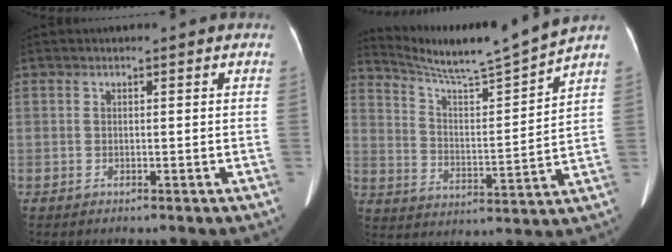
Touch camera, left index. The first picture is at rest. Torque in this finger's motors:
{"motor_torque": [-0.28, -0.29, -0.23, -0.03]}